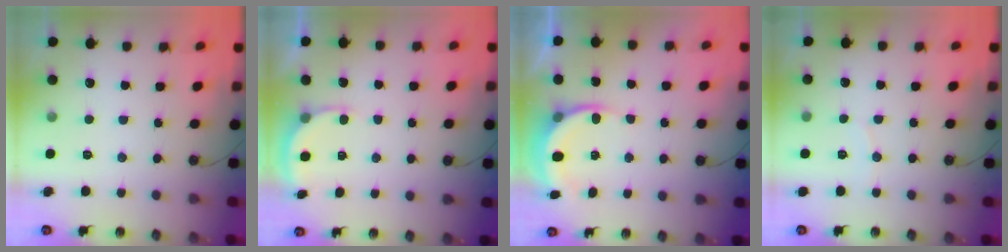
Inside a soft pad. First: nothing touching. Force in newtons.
{"total": 2.4, "press": 2.2, "slide": 0.9}
{"total": 6.2, "press": 6.1, "slide": 1.3}
{"total": 2.5, "press": 2.5, "slide": 0.3}